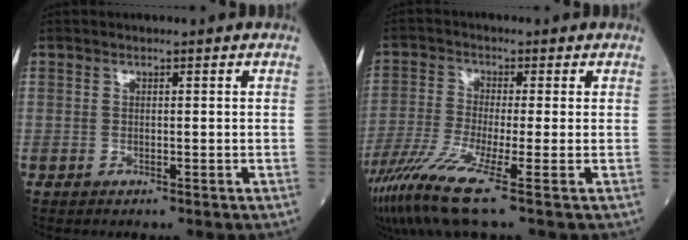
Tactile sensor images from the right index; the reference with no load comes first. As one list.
[{"total": 10.3, "force": [-5.9, -0.4, 8.4], "torque": [-0.172, -0.035, -0.112]}]